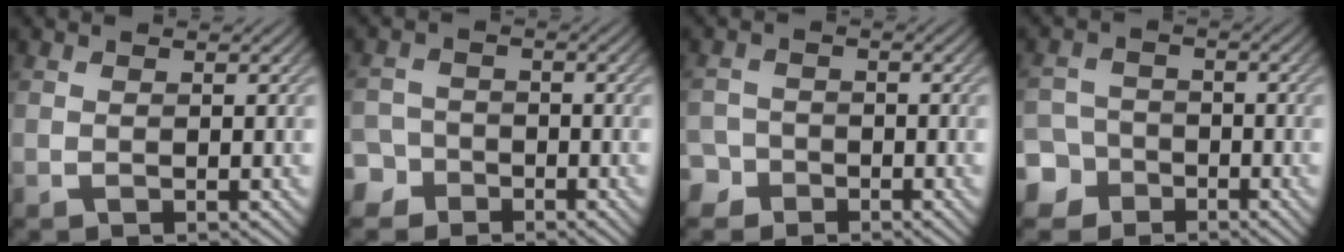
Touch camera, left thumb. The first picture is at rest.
{"total": 4.3, "force": [-2.8, 3.2, 0.6], "torque": [0.002, 0.000, -0.063]}
{"total": 3.4, "force": [-2.2, 2.6, 0.4], "torque": [0.004, 0.003, -0.048]}
{"total": 6.3, "force": [-3.8, 4.8, 1.2], "torque": [-0.023, -0.013, -0.089]}